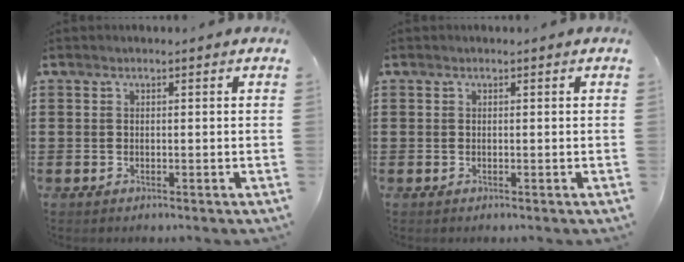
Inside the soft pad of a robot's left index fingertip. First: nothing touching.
{"total": 0.0}